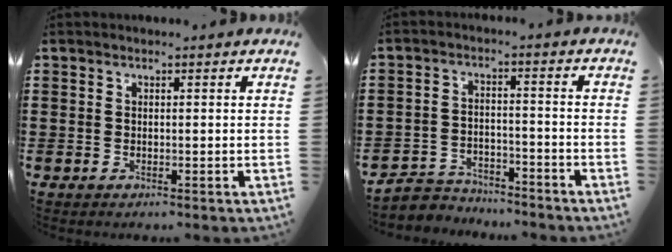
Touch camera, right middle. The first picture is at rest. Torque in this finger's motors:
{"motor_torque": [0.55, -0.47, 0.04, -0.03]}